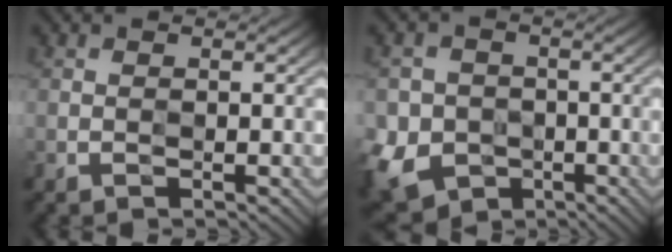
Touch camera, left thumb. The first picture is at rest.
{"total": 7.9, "force": [-2.6, 7.1, 2.1], "torque": [-0.074, -0.027, -0.066]}